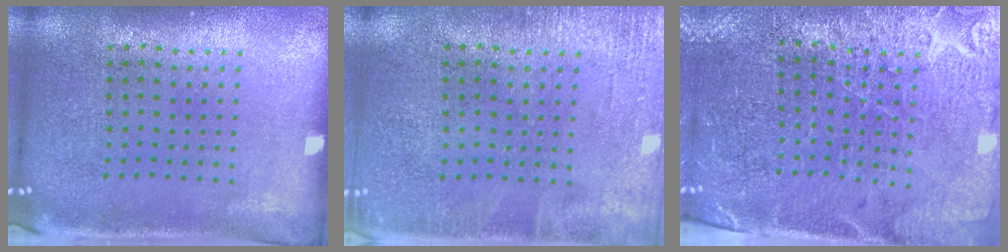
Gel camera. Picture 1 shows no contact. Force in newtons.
{"total": 1.9, "press": 1.9, "slide": 0.2}
{"total": 3.3, "press": 3.1, "slide": 1.2}